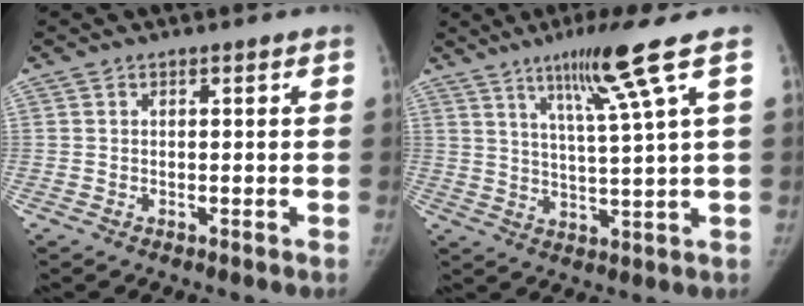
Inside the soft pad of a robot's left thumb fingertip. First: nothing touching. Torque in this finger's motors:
{"motor_torque": [0.43, -0.56, 1.13, -0.64, 0.10]}